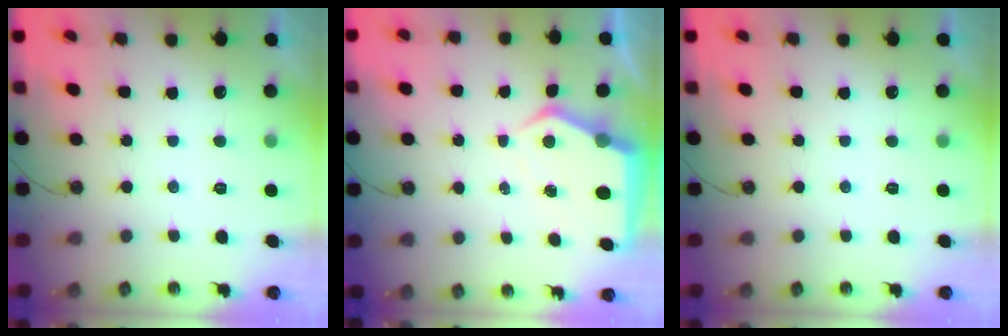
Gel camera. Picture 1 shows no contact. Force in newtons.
{"total": 6.6, "press": 6.6, "slide": 0.6}
{"total": 0.0}